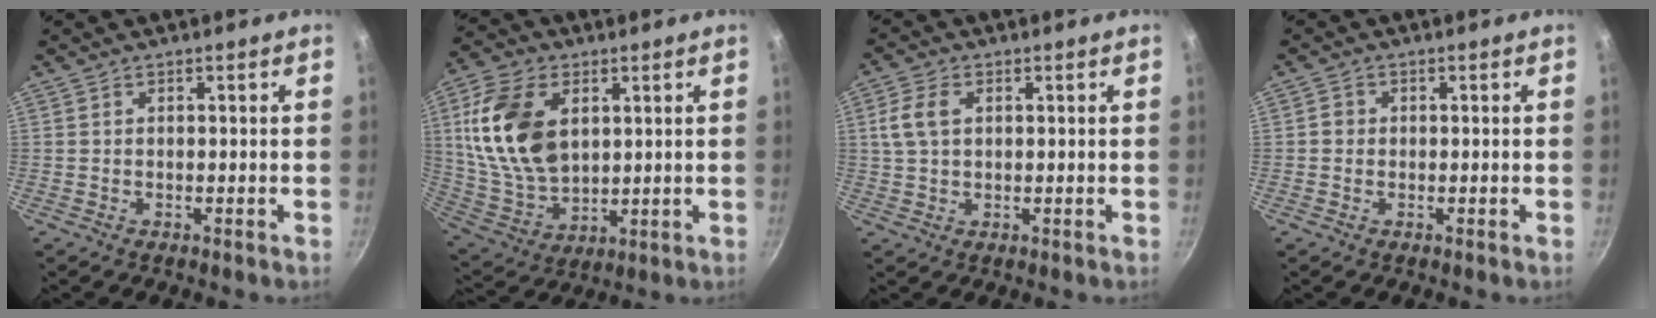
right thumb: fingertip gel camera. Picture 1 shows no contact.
{"total": 18.1, "force": [4.4, 11.6, 13.1], "torque": [-0.234, -0.012, 0.097]}
{"total": 5.4, "force": [1.3, 3.6, 3.9], "torque": [-0.073, 0.007, 0.023]}
{"total": 1.6, "force": [-0.2, 1.5, 0.5], "torque": [-0.003, 0.007, -0.005]}